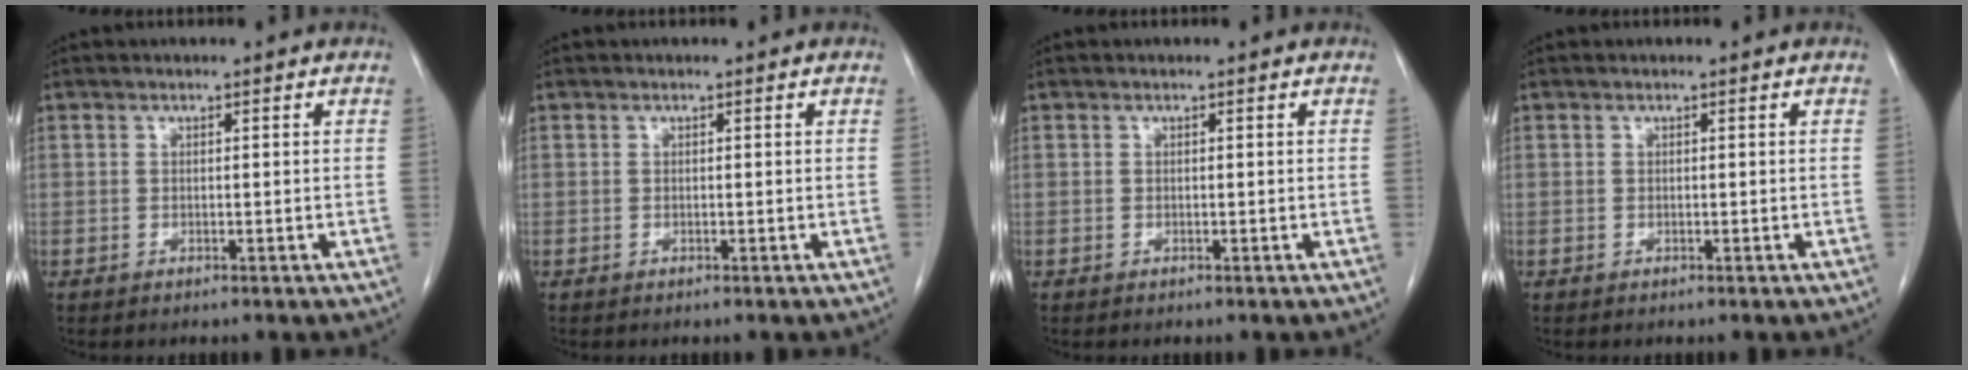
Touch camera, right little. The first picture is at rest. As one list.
[{"total": 0.0}, {"total": 0.0}, {"total": 0.0}]